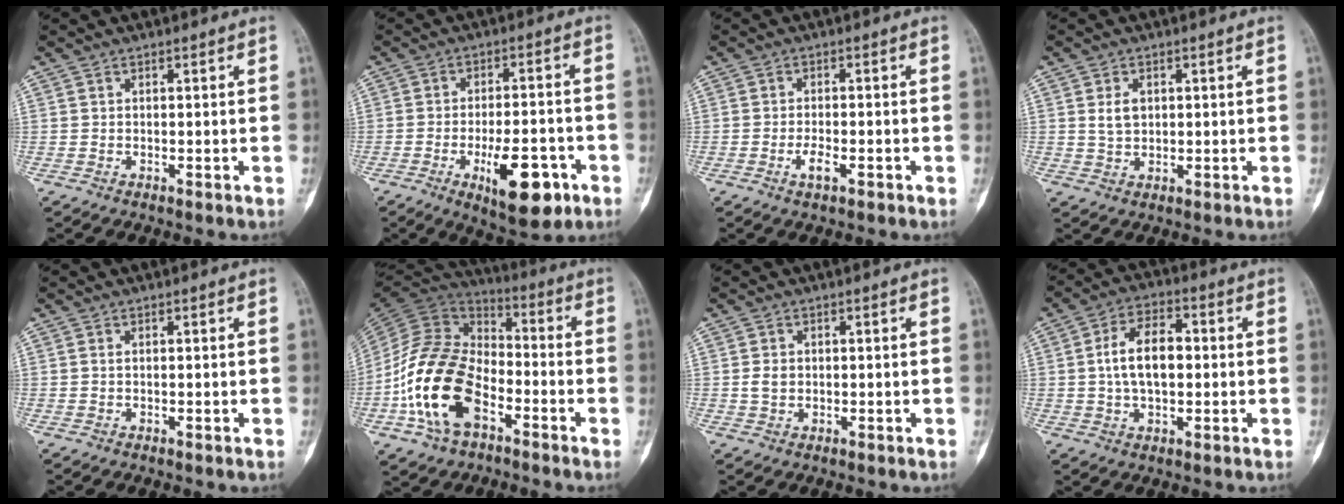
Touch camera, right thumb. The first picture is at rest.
{"total": 12.7, "force": [-5.3, 5.1, 10.4], "torque": [-0.142, 0.017, -0.073]}
{"total": 3.2, "force": [-1.5, 1.2, 2.6], "torque": [-0.049, 0.005, -0.028]}
{"total": 3.3, "force": [0.8, 2.4, 2.2], "torque": [-0.031, -0.003, 0.017]}
{"total": 0.0}
{"total": 19.7, "force": [-6.9, 12.0, 13.9], "torque": [-0.257, 0.048, -0.134]}
{"total": 2.3, "force": [0.1, 1.8, 1.4], "torque": [-0.022, 0.003, 0.003]}
{"total": 9.9, "force": [0.4, 5.6, 8.1], "torque": [-0.135, 0.018, 0.002]}